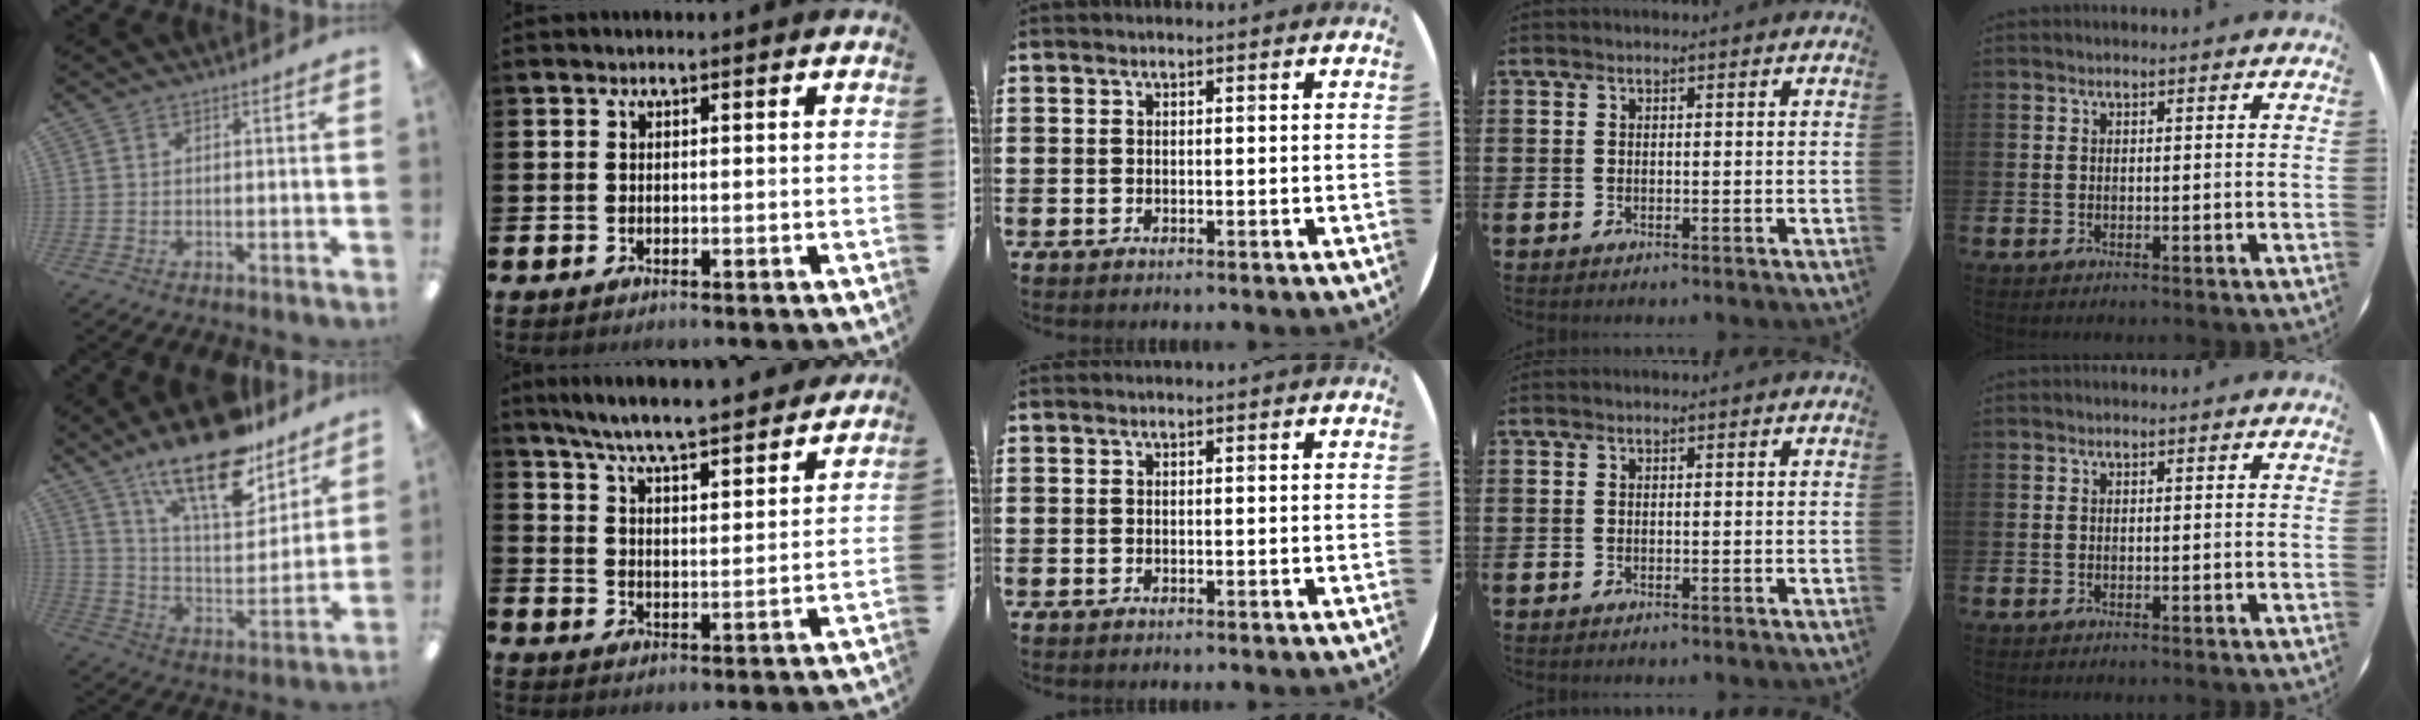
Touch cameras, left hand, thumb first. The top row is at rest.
{"thumb": {"total": 21.6, "force": [15.5, 8.1, 12.8], "torque": [-0.210, -0.097, 0.265]}, "index": {"total": 7.4, "force": [7.0, 0.0, 2.4], "torque": [-0.077, -0.050, 0.122]}}